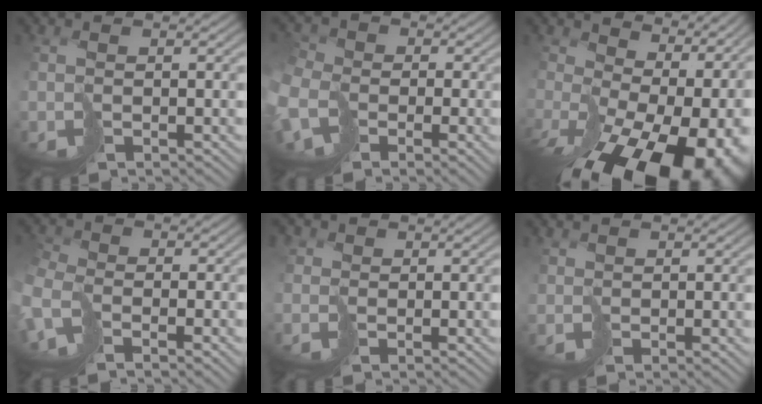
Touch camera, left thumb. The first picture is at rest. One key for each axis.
{"total": 10.9, "fx": -4.0, "fy": 8.2, "fz": 6.0, "tx": -0.186, "ty": -0.049, "tz": -0.072}
{"total": 17.0, "fx": -3.1, "fy": 10.9, "fz": 12.7, "tx": -0.172, "ty": -0.033, "tz": -0.001}
{"total": 4.8, "fx": -3.5, "fy": 2.2, "fz": 2.5, "tx": -0.072, "ty": -0.012, "tz": -0.075}
{"total": 1.8, "fx": 0.5, "fy": 1.8, "fz": -0.2, "tx": -0.010, "ty": 0.002, "tz": 0.003}
{"total": 1.3, "fx": 1.2, "fy": -0.1, "fz": -0.7, "tx": 0.009, "ty": -0.003, "tz": 0.024}